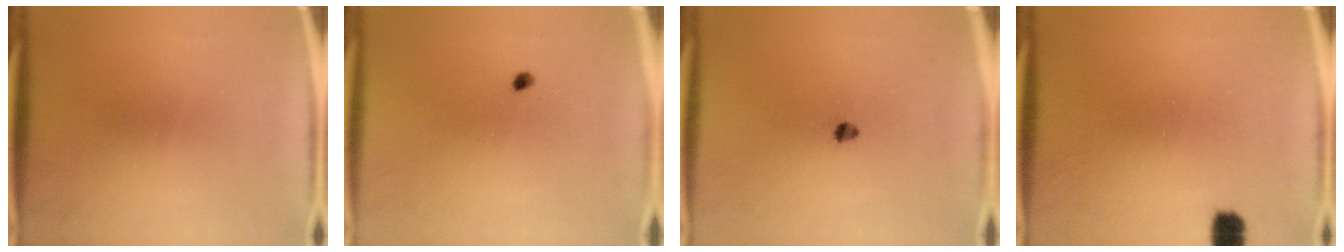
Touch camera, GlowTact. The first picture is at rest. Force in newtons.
{"total": 0.9}
{"total": 1.4}
{"total": 2.2}